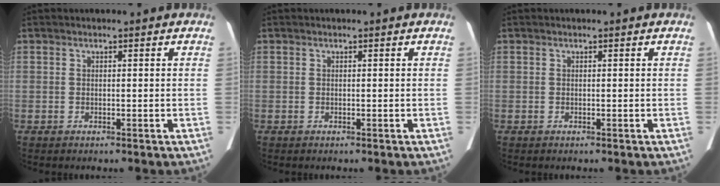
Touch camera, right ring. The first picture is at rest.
{"total": 0.0}
{"total": 0.0}